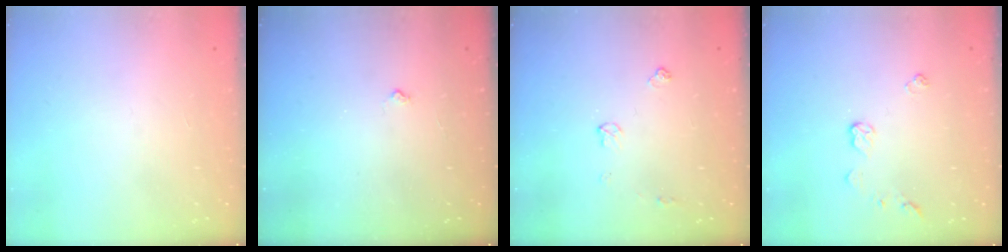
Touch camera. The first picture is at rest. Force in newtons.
{"total": 3.2, "press": 3.1, "slide": 0.4}
{"total": 5.3, "press": 5.2, "slide": 0.7}
{"total": 5.5, "press": 5.5, "slide": 0.5}